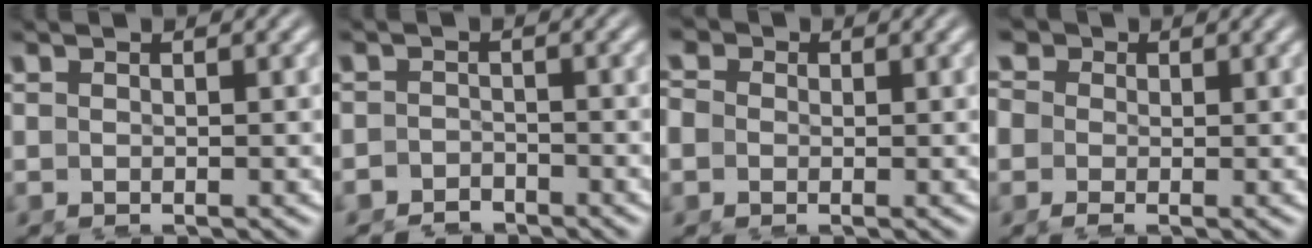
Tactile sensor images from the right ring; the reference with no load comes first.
{"total": 2.6, "force": [-2.5, 0.4, -0.7], "torque": [0.013, -0.015, -0.039]}
{"total": 3.1, "force": [0.2, 2.9, 1.0], "torque": [-0.028, -0.002, -0.007]}
{"total": 3.9, "force": [1.0, 3.4, 1.7], "torque": [-0.038, -0.001, 0.004]}